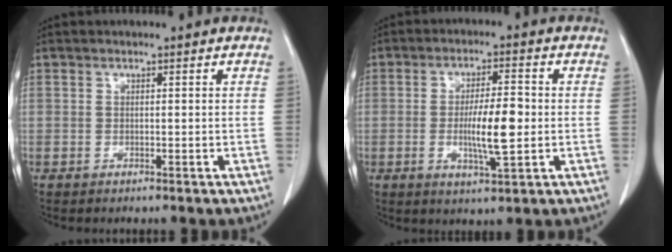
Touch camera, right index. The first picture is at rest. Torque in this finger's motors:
{"motor_torque": [0.61, 0.63, 0.18, 0.04]}